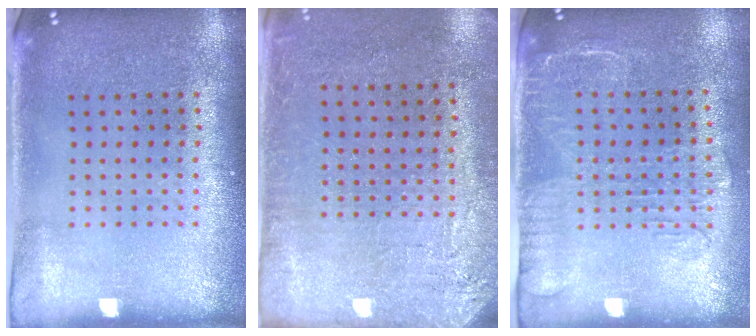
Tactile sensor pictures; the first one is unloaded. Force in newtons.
{"total": 2.7, "press": 2.4, "slide": 1.3}
{"total": 1.8, "press": 1.5, "slide": 0.9}